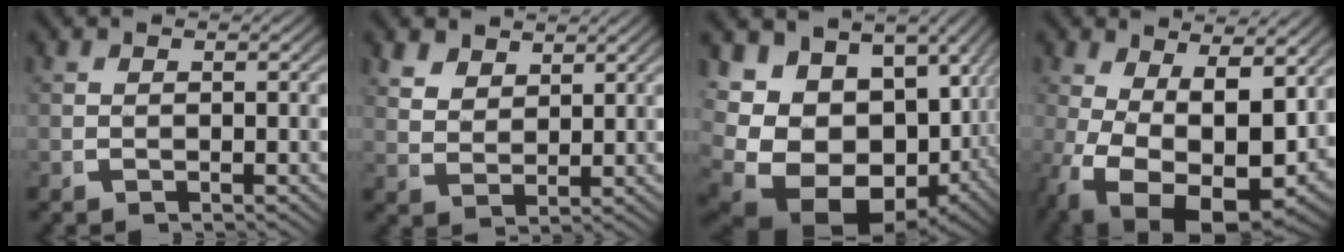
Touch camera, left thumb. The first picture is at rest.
{"total": 3.5, "force": [2.8, 1.6, 1.4], "torque": [-0.019, -0.007, 0.059]}
{"total": 19.3, "force": [-1.9, 14.5, 12.5], "torque": [-0.258, -0.082, -0.002]}
{"total": 12.1, "force": [-2.1, 6.7, 9.9], "torque": [-0.198, -0.062, 0.005]}